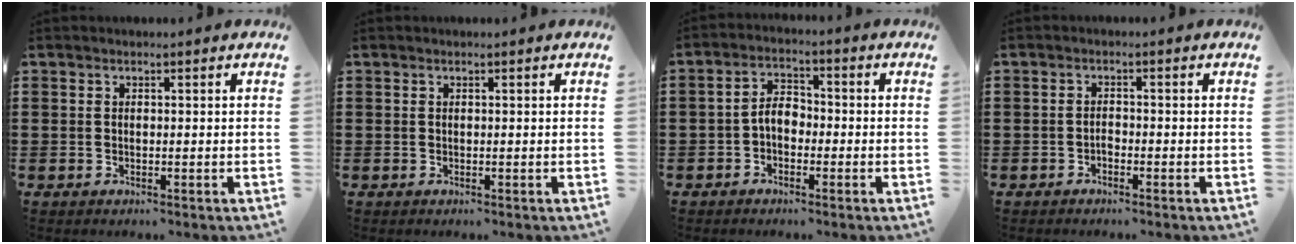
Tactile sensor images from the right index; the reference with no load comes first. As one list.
[{"total": 0.0}, {"total": 3.7, "force": [-1.3, 2.3, 2.7], "torque": [-0.066, 0.005, -0.031]}, {"total": 1.1, "force": [-0.9, 0.5, 0.4], "torque": [-0.012, -0.001, -0.017]}]